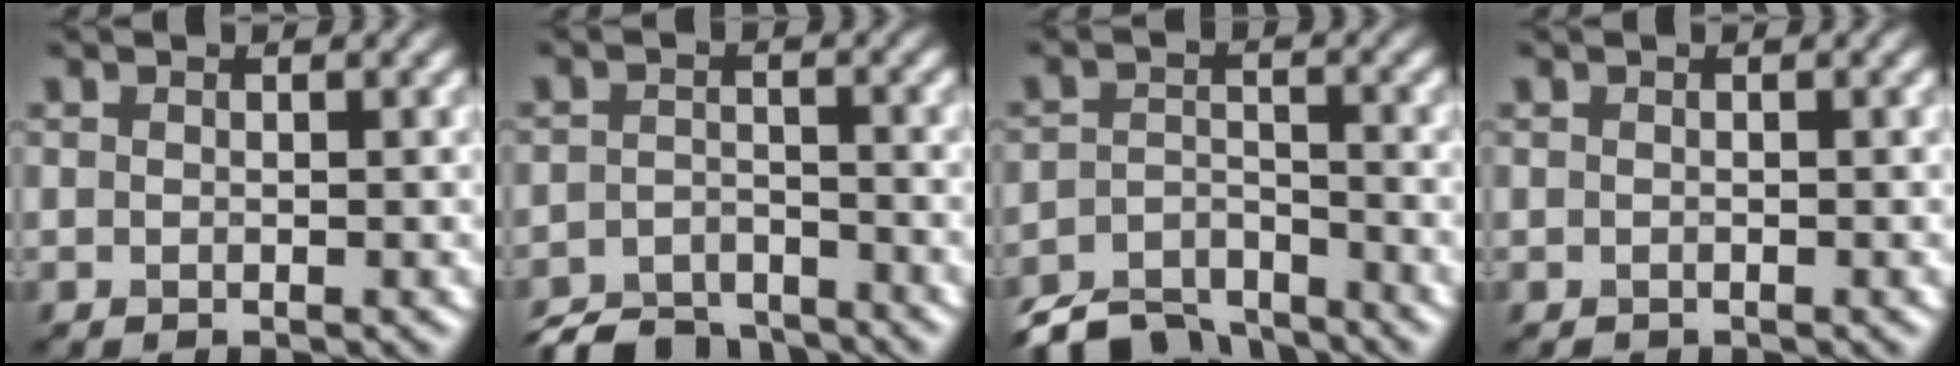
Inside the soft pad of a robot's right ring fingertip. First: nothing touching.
{"total": 5.3, "force": [-4.9, 1.6, 1.3], "torque": [-0.019, -0.009, -0.092]}
{"total": 6.1, "force": [-5.5, 2.0, 1.8], "torque": [-0.031, -0.014, -0.104]}
{"total": 0.0}